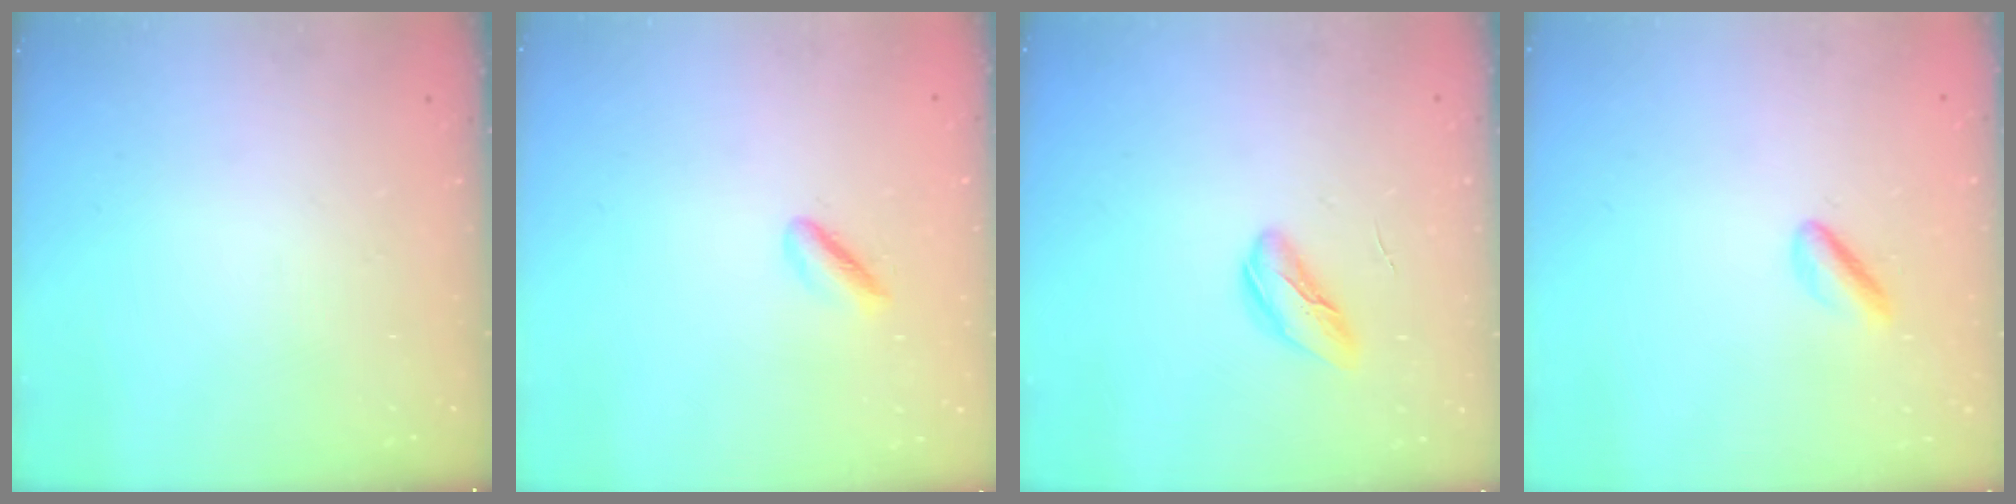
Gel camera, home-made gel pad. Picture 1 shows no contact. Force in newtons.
{"total": 2.1, "press": 1.9, "slide": 0.8}
{"total": 4.8, "press": 4.8, "slide": 0.2}
{"total": 2.6, "press": 2.3, "slide": 1.2}